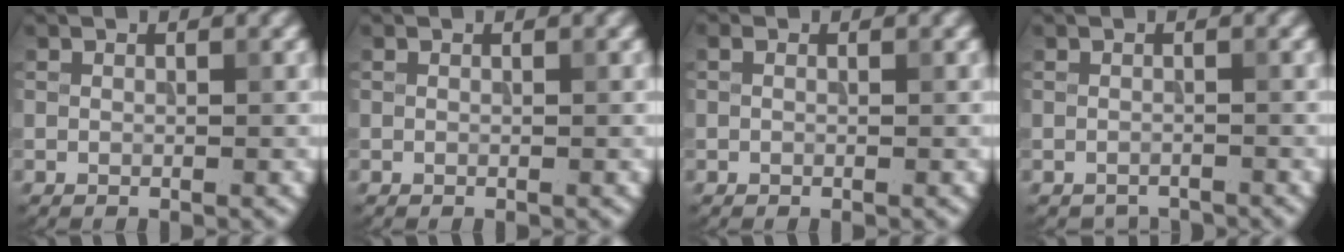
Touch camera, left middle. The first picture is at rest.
{"total": 0.0}
{"total": 0.7, "force": [0.1, 0.4, 0.5], "torque": [-0.012, -0.002, 0.001]}
{"total": 1.6, "force": [-1.6, 0.2, -0.1], "torque": [0.003, -0.004, -0.024]}